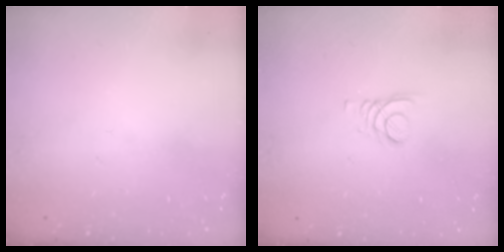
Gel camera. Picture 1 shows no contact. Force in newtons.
{"total": 2.4, "press": 2.4, "slide": 0.2}